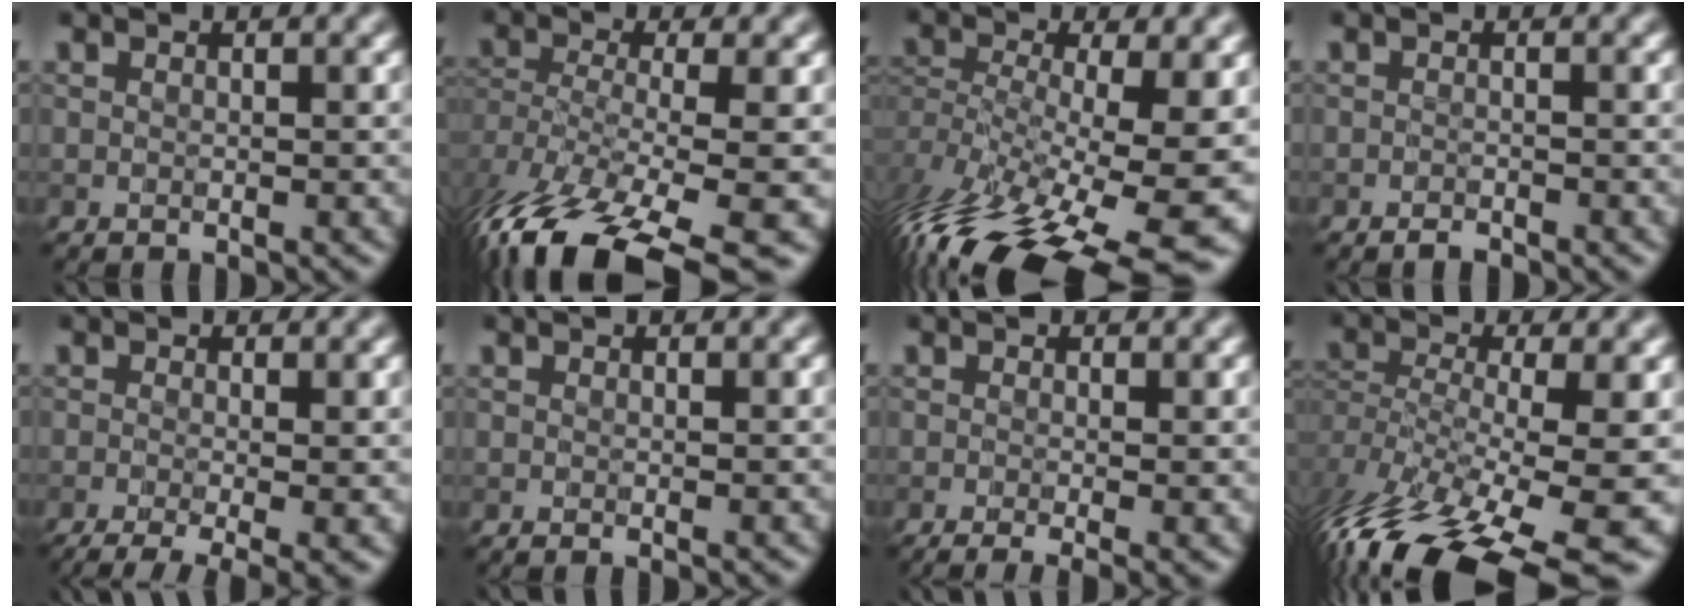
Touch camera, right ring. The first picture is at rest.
{"total": 12.4, "force": [-7.5, 4.6, 8.7], "torque": [-0.198, -0.028, -0.106]}
{"total": 16.5, "force": [-8.2, 6.6, 12.7], "torque": [-0.230, -0.014, -0.104]}
{"total": 0.9, "force": [-0.8, 0.1, 0.3], "torque": [-0.006, 0.002, -0.016]}
{"total": 7.2, "force": [-2.9, 2.7, 6.0], "torque": [-0.088, -0.003, -0.043]}
{"total": 0.5, "force": [-0.1, 0.1, 0.5], "torque": [-0.007, -0.006, -0.001]}
{"total": 5.2, "force": [-1.4, 2.1, 4.5], "torque": [-0.068, -0.008, -0.014]}
{"total": 15.2, "force": [-8.5, 5.4, 11.4], "torque": [-0.247, -0.029, -0.116]}